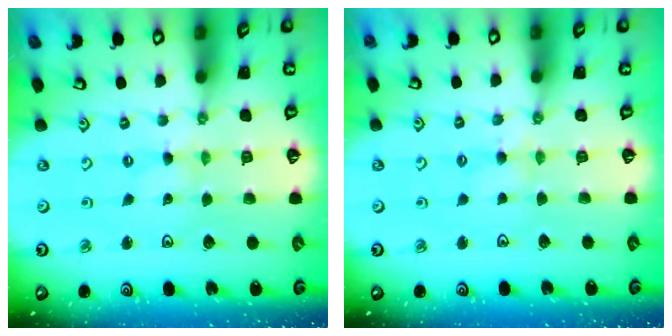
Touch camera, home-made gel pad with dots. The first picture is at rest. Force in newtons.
{"total": 2.6, "press": 2.6, "slide": 0.5}